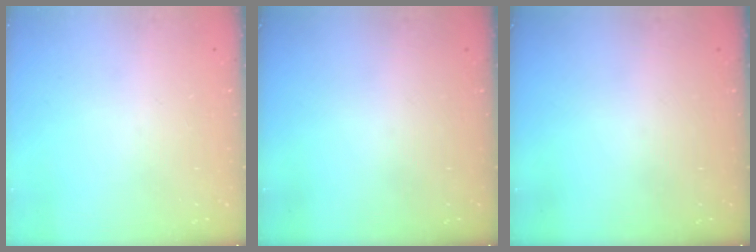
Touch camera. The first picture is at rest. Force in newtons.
{"total": 0.0}
{"total": 0.0}